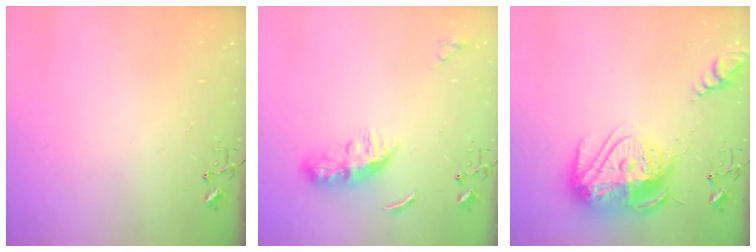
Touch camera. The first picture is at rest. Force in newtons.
{"total": 8.9, "press": 8.9, "slide": 0.6}
{"total": 18.9, "press": 18.9, "slide": 1.6}